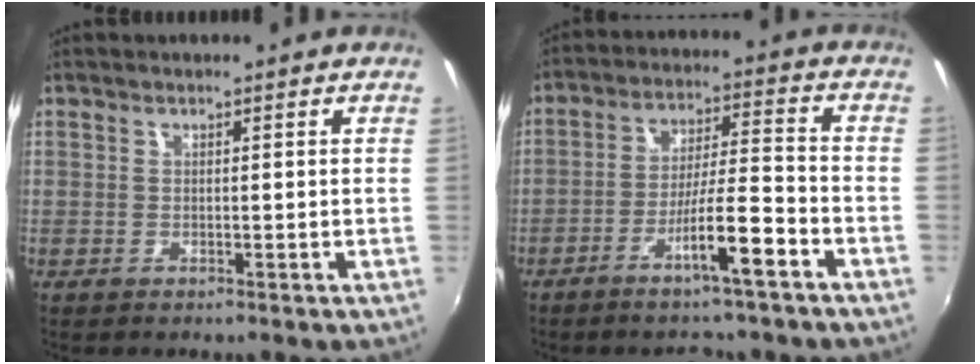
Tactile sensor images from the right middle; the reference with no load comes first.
{"total": 9.3, "force": [-5.9, 0.6, 7.2], "torque": [-0.134, -0.004, -0.100]}